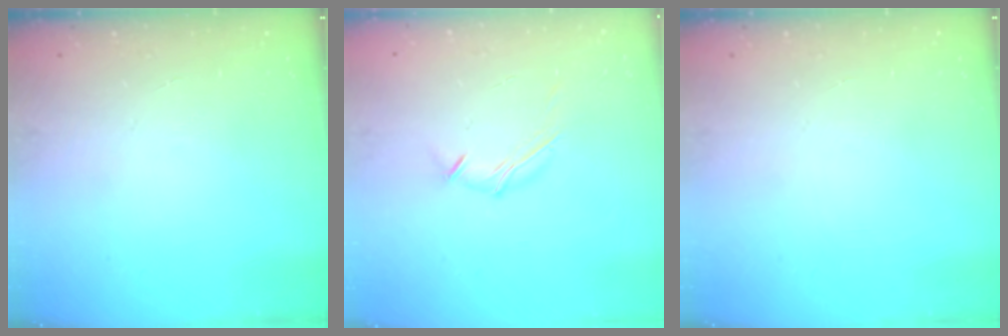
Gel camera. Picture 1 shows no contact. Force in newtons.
{"total": 5.7, "press": 5.6, "slide": 0.7}
{"total": 0.0}